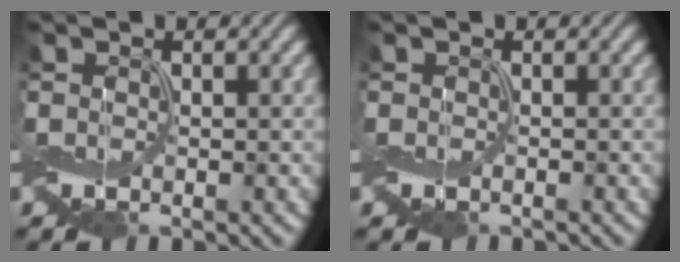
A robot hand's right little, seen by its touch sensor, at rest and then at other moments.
{"total": 0.0}